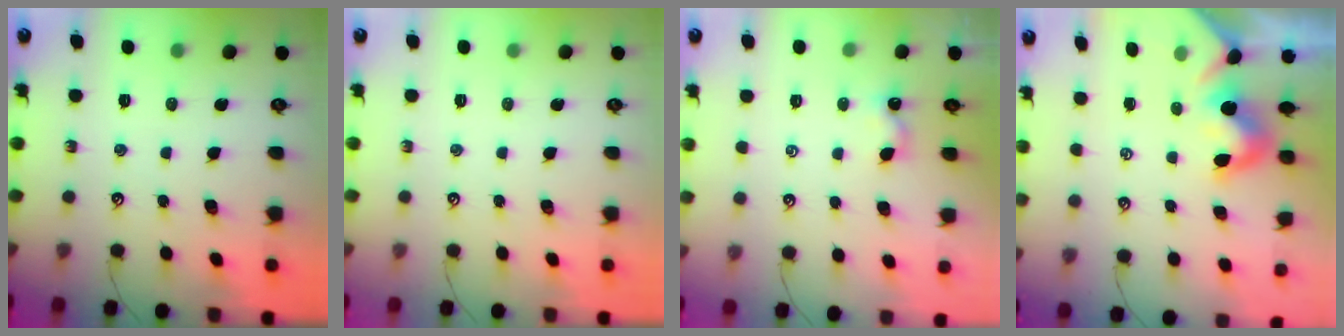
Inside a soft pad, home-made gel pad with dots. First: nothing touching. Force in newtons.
{"total": 0.0}
{"total": 1.4, "press": 1.4, "slide": 0.2}
{"total": 1.9, "press": 1.8, "slide": 0.6}